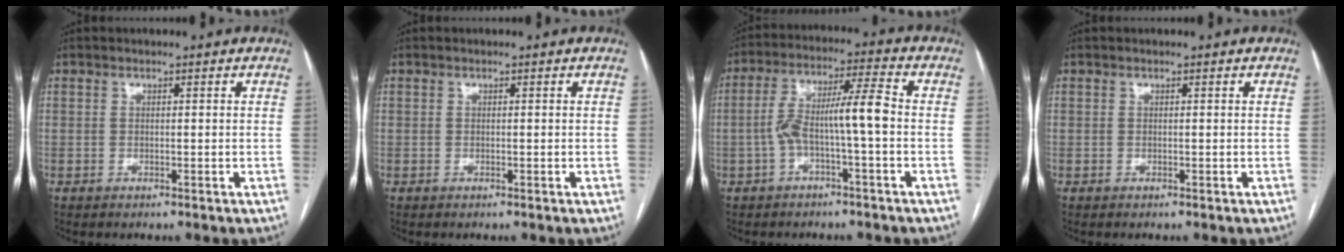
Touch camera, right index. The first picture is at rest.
{"total": 0.0}
{"total": 8.6, "force": [-1.6, 0.5, 8.4], "torque": [-0.156, 0.035, -0.030]}
{"total": 0.0}